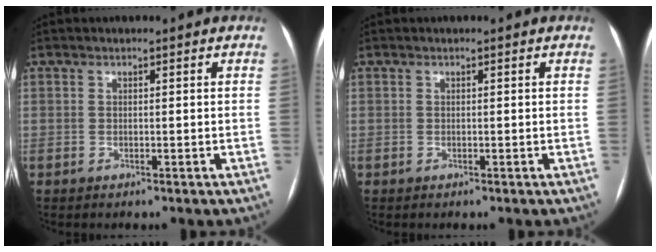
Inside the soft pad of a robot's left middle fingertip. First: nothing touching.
{"total": 0.0}